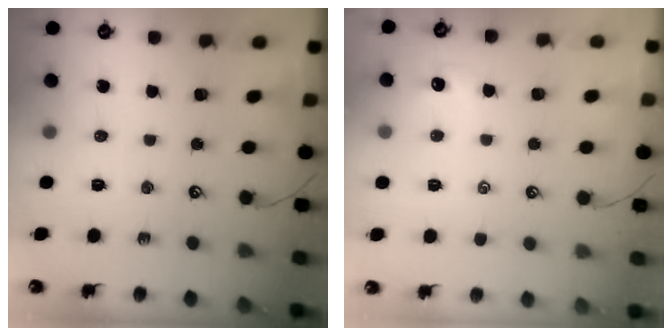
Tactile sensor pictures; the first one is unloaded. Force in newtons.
{"total": 0.0}